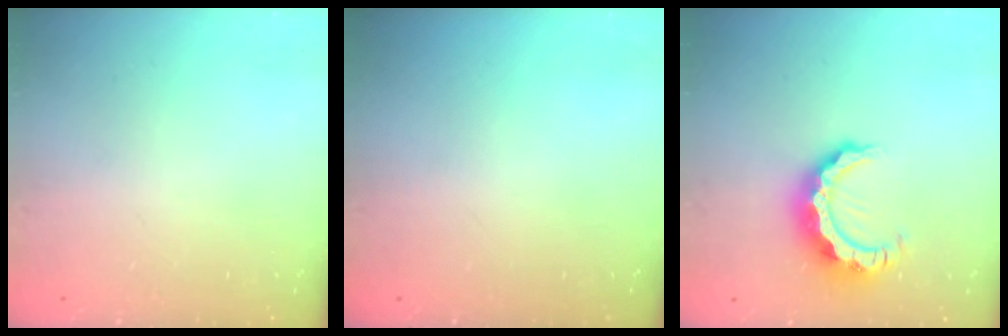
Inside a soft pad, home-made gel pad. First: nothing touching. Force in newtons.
{"total": 0.0}
{"total": 9.9, "press": 9.8, "slide": 1.1}